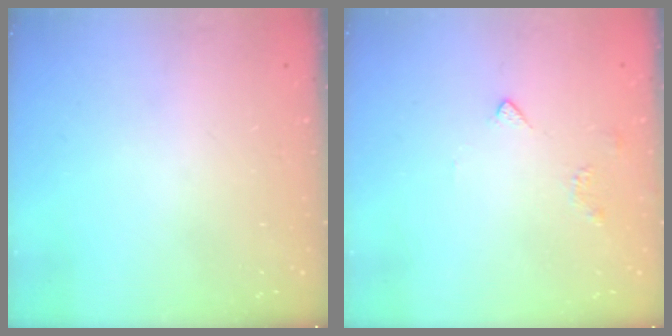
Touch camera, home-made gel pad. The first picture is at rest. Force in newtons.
{"total": 2.9, "press": 2.8, "slide": 0.7}